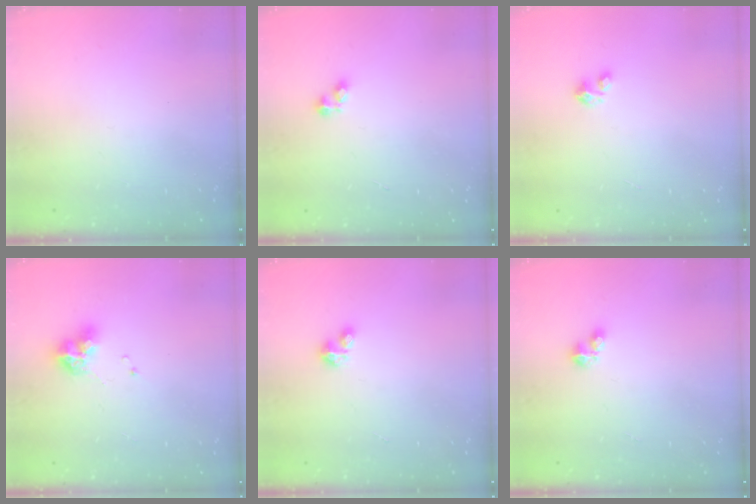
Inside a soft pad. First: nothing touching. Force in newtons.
{"total": 2.1, "press": 2.0, "slide": 0.3}
{"total": 1.7, "press": 1.7, "slide": 0.1}
{"total": 9.6, "press": 9.6, "slide": 0.8}
{"total": 2.9, "press": 2.9, "slide": 0.4}
{"total": 2.7, "press": 2.6, "slide": 0.5}